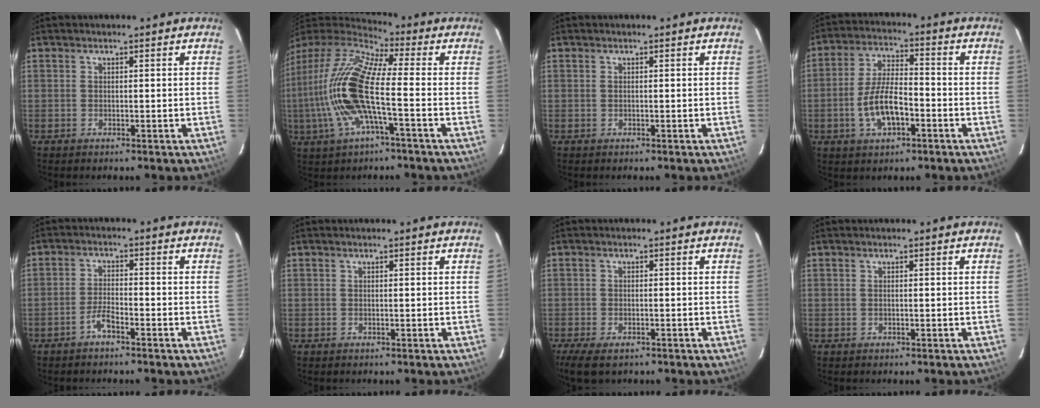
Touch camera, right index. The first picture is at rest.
{"total": 18.5, "force": [-2.6, 5.1, 17.6], "torque": [-0.350, 0.000, -0.061]}
{"total": 0.0}
{"total": 9.1, "force": [-3.3, 3.9, 7.5], "torque": [-0.156, 0.003, -0.056]}
{"total": 3.0, "force": [-2.3, 0.6, 1.8], "torque": [-0.047, 0.007, -0.047]}
{"total": 0.0}
{"total": 6.4, "force": [-4.5, 2.6, 3.8], "torque": [-0.093, -0.026, -0.079]}
{"total": 0.0}